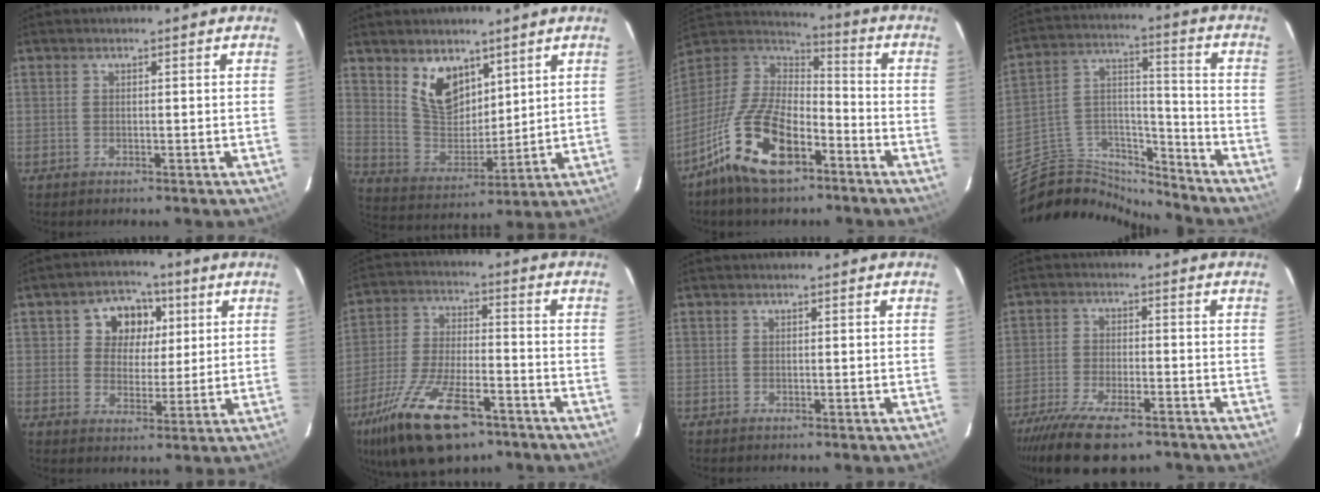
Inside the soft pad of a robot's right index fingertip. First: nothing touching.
{"total": 10.3, "force": [6.2, 6.1, 5.4], "torque": [-0.099, 0.003, 0.132]}
{"total": 18.2, "force": [-10.4, 8.4, 12.3], "torque": [-0.258, -0.013, -0.193]}
{"total": 15.0, "force": [-13.5, 5.2, 4.2], "torque": [-0.094, 0.048, -0.242]}
{"total": 8.4, "force": [2.5, 7.1, 3.7], "torque": [-0.069, 0.016, 0.040]}
{"total": 19.0, "force": [-11.9, 7.5, 12.8], "torque": [-0.264, -0.037, -0.206]}
{"total": 0.0}
{"total": 14.2, "force": [-10.7, 4.9, 8.0], "torque": [-0.177, -0.030, -0.182]}